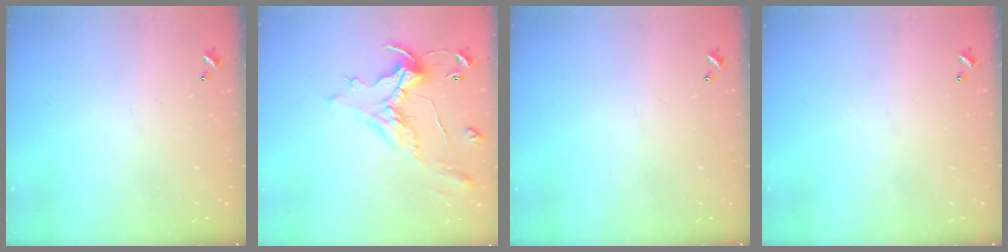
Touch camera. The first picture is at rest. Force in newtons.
{"total": 1.7, "press": 1.2, "slide": 1.1}
{"total": 0.0}
{"total": 0.0}